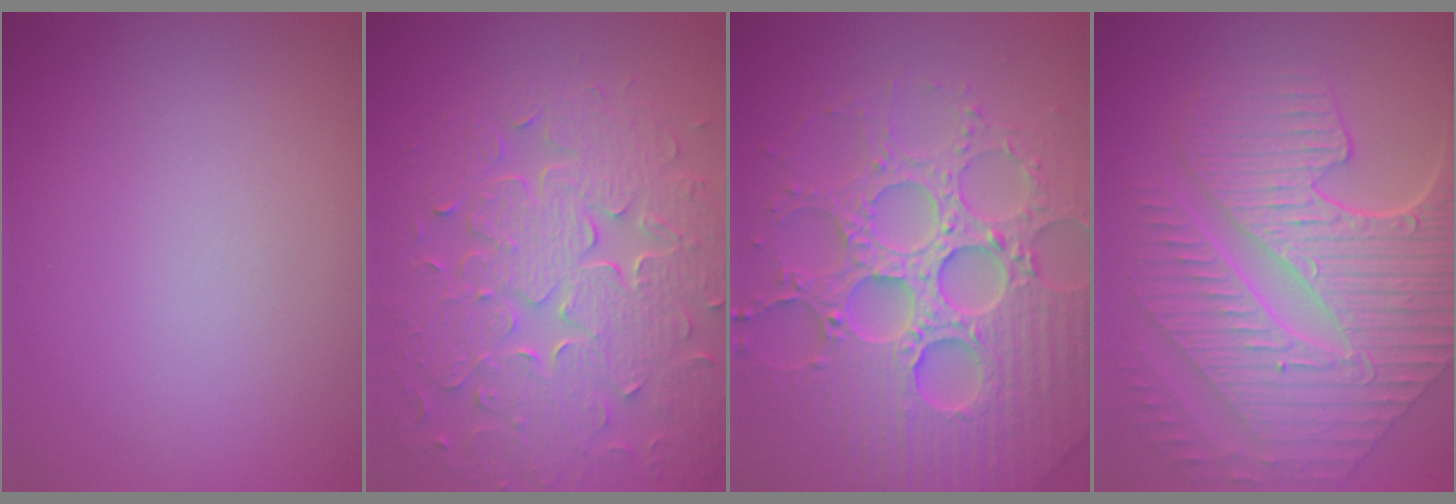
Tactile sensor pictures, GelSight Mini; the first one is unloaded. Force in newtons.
{"total": 8.9, "press": 6.2, "slide": 6.4}
{"total": 8.1, "press": 7.9, "slide": 1.7}
{"total": 10.3, "press": 7.2, "slide": 7.3}